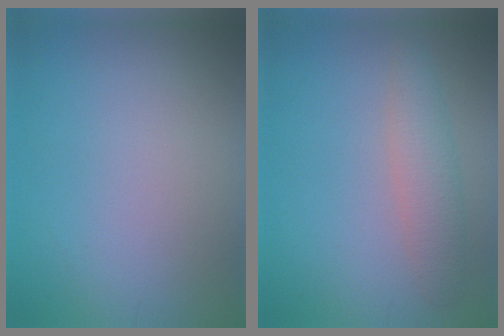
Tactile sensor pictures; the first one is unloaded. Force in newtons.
{"total": 2.8, "press": 2.8, "slide": 0.1}